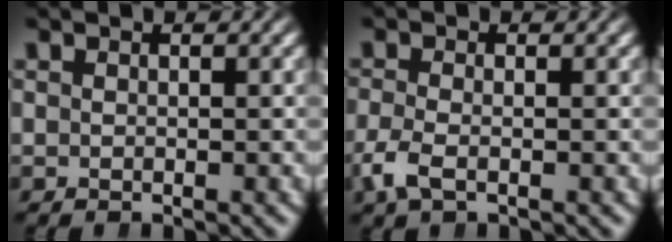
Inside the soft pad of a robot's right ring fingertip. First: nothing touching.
{"total": 2.5, "force": [-1.4, 1.1, 1.7], "torque": [-0.048, -0.014, -0.019]}